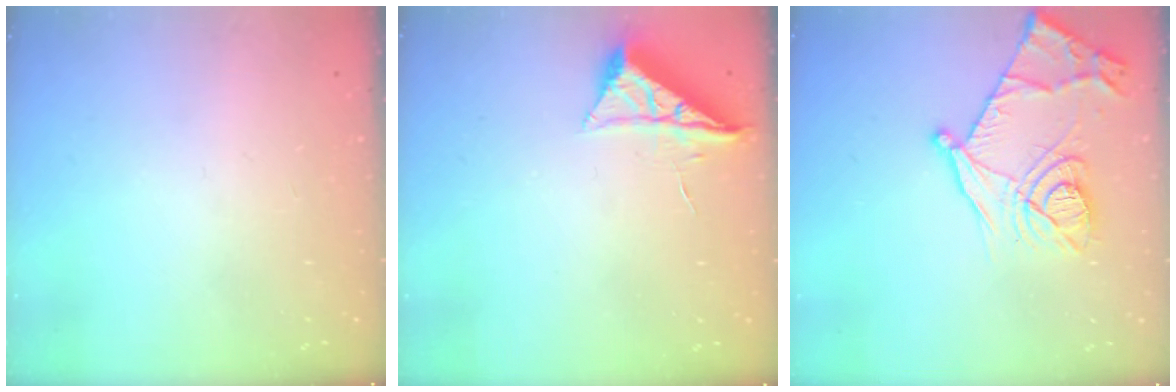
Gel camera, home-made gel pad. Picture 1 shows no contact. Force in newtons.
{"total": 6.1, "press": 6.1, "slide": 0.7}
{"total": 17.1, "press": 17.1, "slide": 1.2}